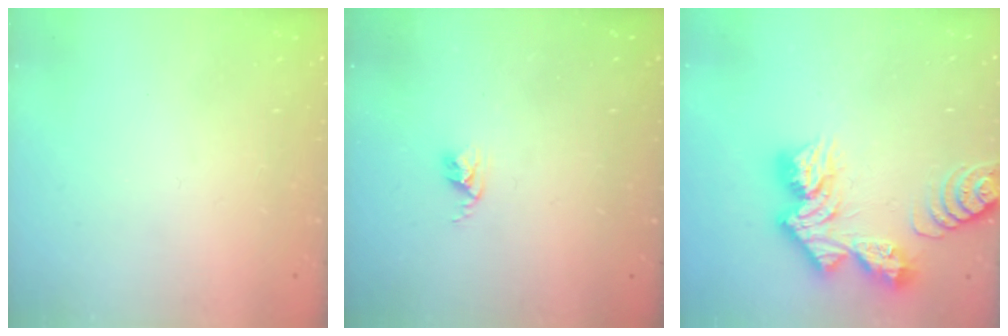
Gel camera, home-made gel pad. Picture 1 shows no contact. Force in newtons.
{"total": 2.4, "press": 2.4, "slide": 0.3}
{"total": 14.7, "press": 14.7, "slide": 1.3}